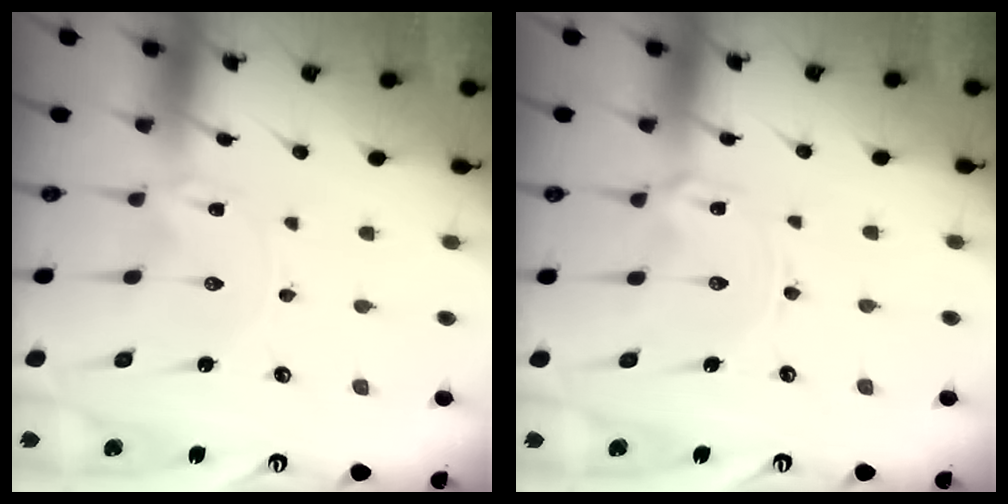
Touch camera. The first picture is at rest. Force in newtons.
{"total": 2.4, "press": 2.4, "slide": 0.3}